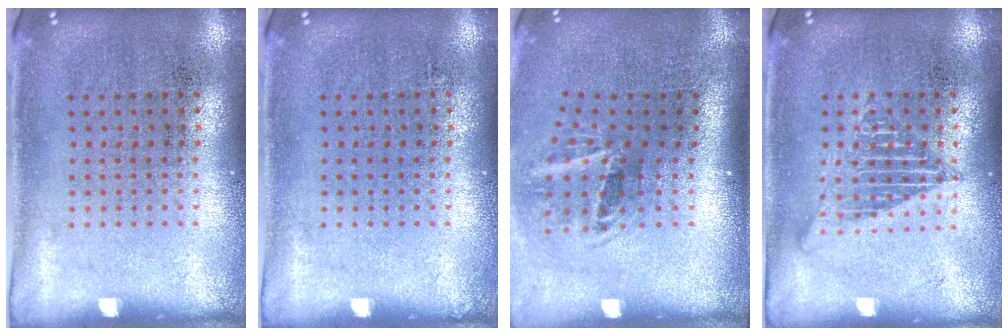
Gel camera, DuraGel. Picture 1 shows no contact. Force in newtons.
{"total": 0.0}
{"total": 2.0, "press": 1.1, "slide": 1.6}
{"total": 2.4, "press": 2.3, "slide": 0.2}